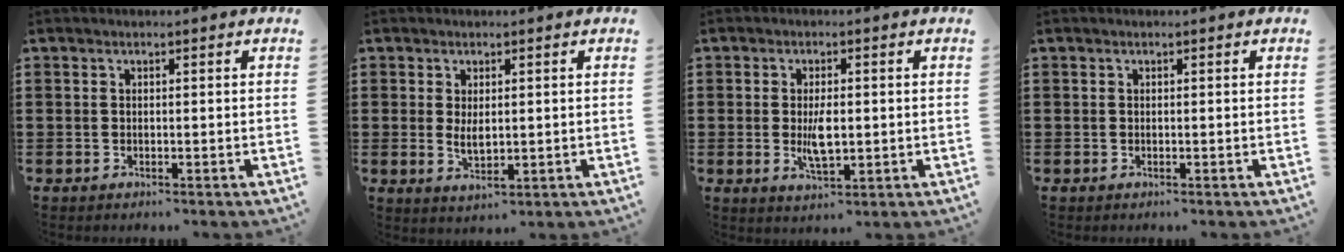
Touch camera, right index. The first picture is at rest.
{"total": 3.1, "force": [0.4, 1.3, 2.7], "torque": [-0.047, 0.000, 0.005]}
{"total": 4.5, "force": [-0.1, 1.8, 4.2], "torque": [-0.075, -0.004, -0.006]}
{"total": 0.0}